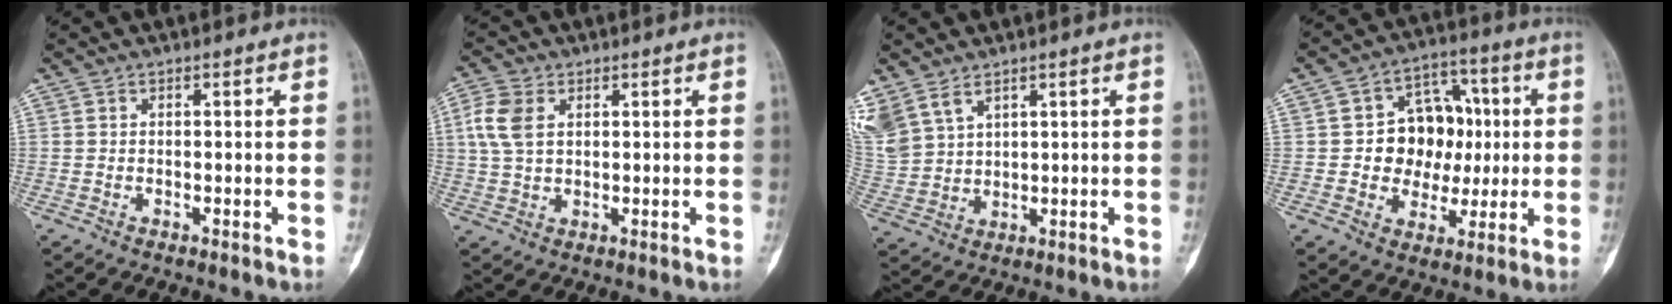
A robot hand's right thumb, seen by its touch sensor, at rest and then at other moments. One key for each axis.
{"total": 6.6, "fx": 1.9, "fy": 4.2, "fz": 4.7, "tx": -0.102, "ty": 0.006, "tz": 0.038}
{"total": 10.6, "fx": 6.3, "fy": 6.5, "fz": 5.6, "tx": -0.136, "ty": -0.007, "tz": 0.148}
{"total": 13.0, "fx": 0.5, "fy": 10.6, "fz": 7.6, "tx": -0.052, "ty": 0.025, "tz": 0.010}